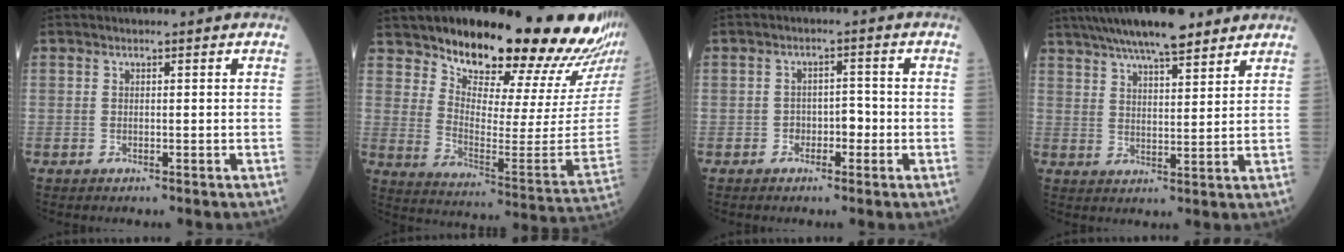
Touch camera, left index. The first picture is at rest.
{"total": 23.9, "force": [20.3, 2.4, 12.3], "torque": [-0.188, -0.093, 0.273]}
{"total": 2.8, "force": [-1.3, 1.6, 1.9], "torque": [-0.020, 0.008, -0.025]}
{"total": 13.7, "force": [11.0, 2.5, 7.9], "torque": [-0.141, 0.029, 0.176]}